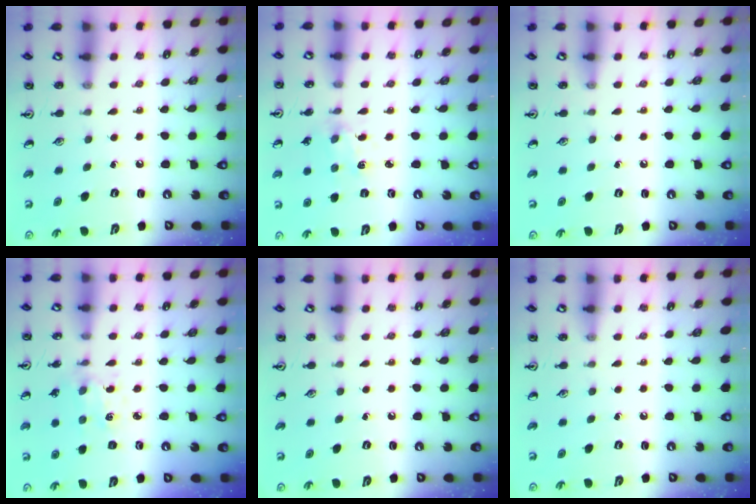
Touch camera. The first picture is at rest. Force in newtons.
{"total": 2.1, "press": 2.1, "slide": 0.3}
{"total": 0.0}
{"total": 1.4, "press": 1.4, "slide": 0.3}
{"total": 0.0}
{"total": 0.0}